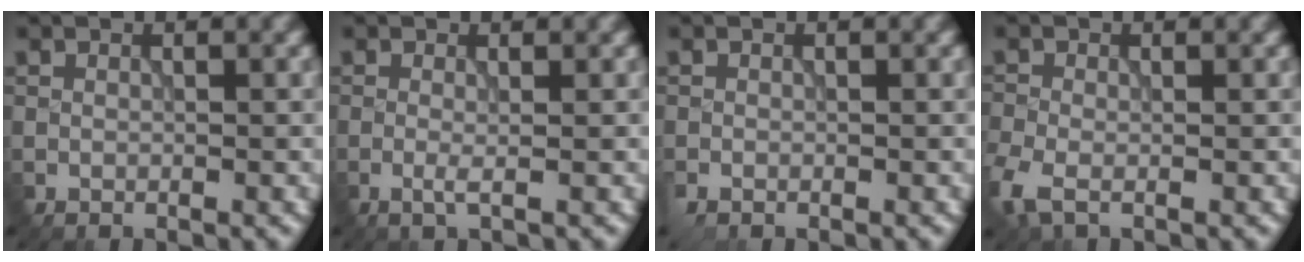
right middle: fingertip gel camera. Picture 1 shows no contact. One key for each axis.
{"total": 0.9, "fx": -0.2, "fy": -0.1, "fz": 0.9, "tx": -0.018, "ty": -0.004, "tz": -0.005}
{"total": 0.9, "fx": -0.5, "fy": 0.4, "fz": 0.6, "tx": -0.017, "ty": -0.006, "tz": -0.012}
{"total": 2.6, "fx": -1.3, "fy": 1.4, "fz": 1.8, "tx": -0.049, "ty": -0.006, "tz": -0.031}